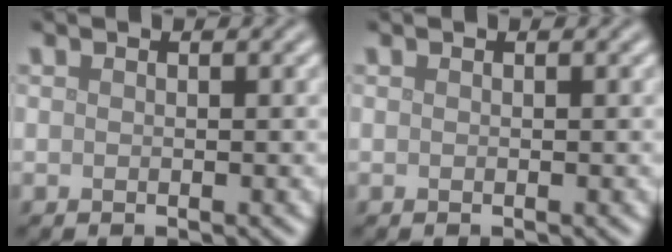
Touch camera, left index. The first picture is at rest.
{"total": 0.0}